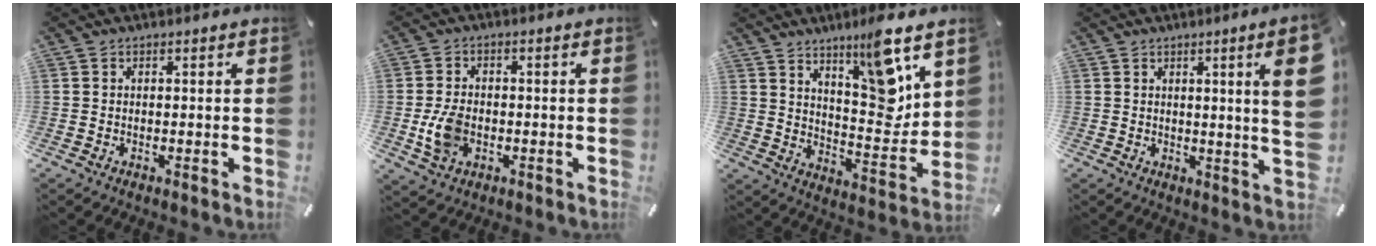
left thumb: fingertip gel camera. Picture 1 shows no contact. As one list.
[{"total": 7.1, "force": [-1.4, 5.0, 4.8], "torque": [-0.104, -0.002, -0.026]}, {"total": 13.4, "force": [9.2, 3.7, 9.0], "torque": [-0.115, -0.080, 0.151]}, {"total": 10.2, "force": [3.1, -0.1, 9.7], "torque": [-0.138, -0.023, 0.043]}]